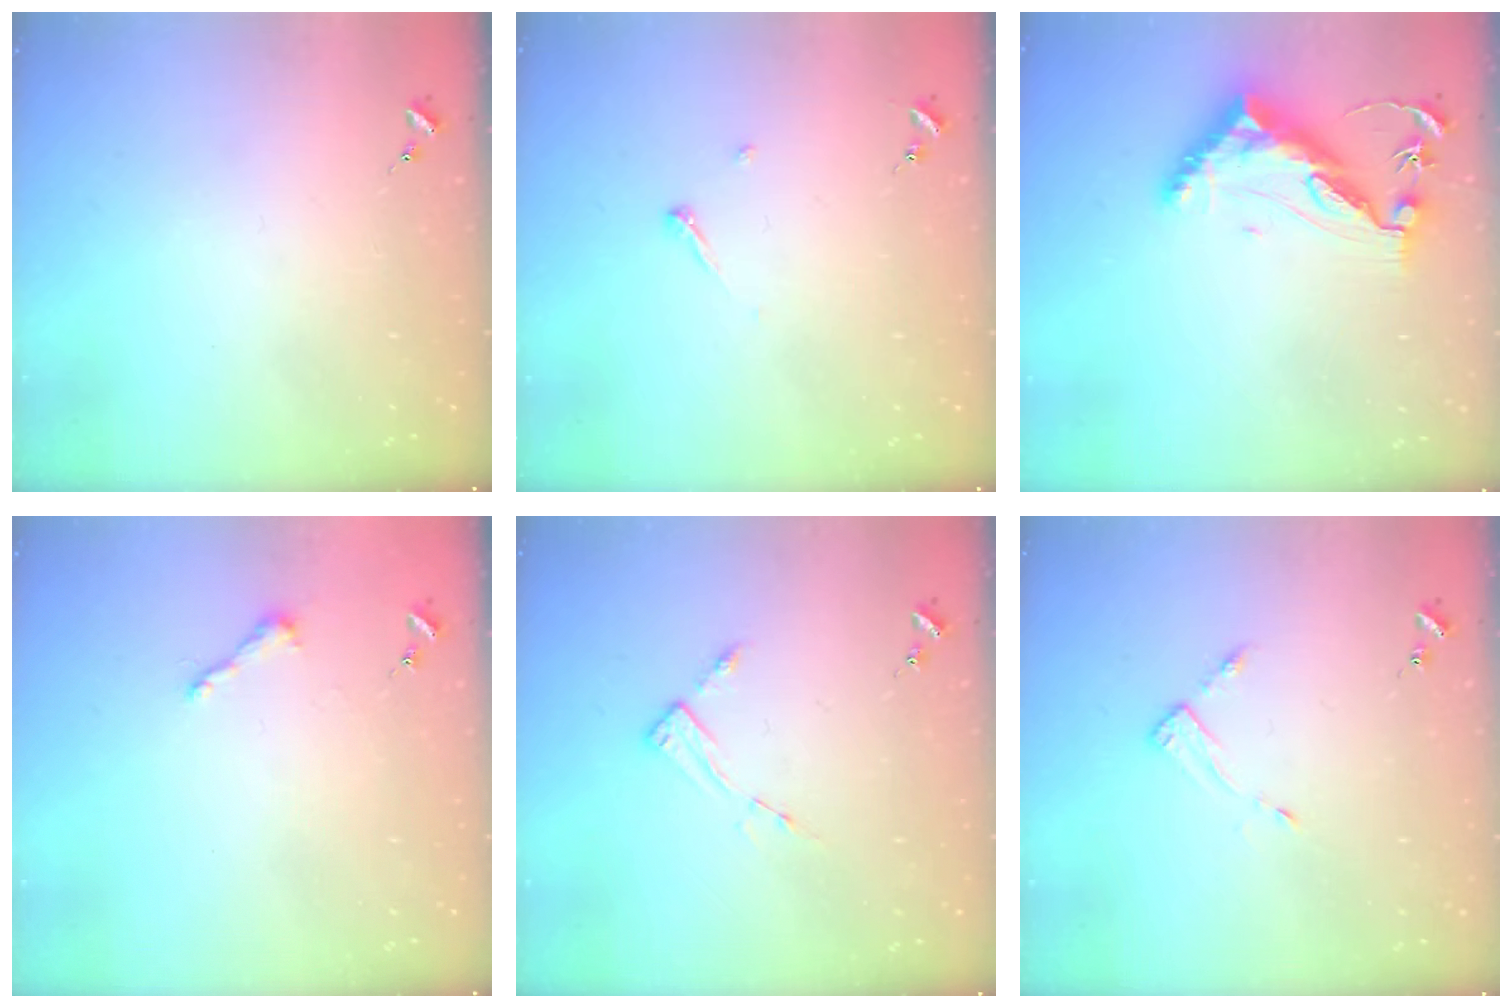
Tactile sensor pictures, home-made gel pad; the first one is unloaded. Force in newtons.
{"total": 3.4, "press": 3.4, "slide": 0.4}
{"total": 11.5, "press": 11.4, "slide": 0.7}
{"total": 3.9, "press": 3.9, "slide": 0.3}
{"total": 3.6, "press": 3.5, "slide": 0.4}
{"total": 3.4, "press": 3.4, "slide": 0.4}